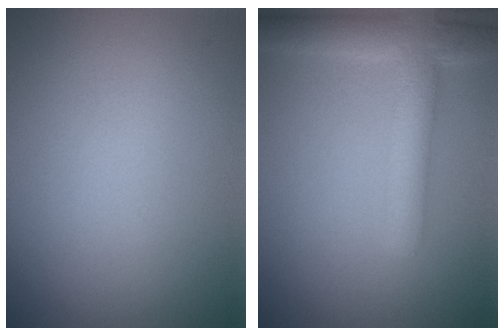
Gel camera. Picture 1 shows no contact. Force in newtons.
{"total": 5.1, "press": 5.1, "slide": 0.5}